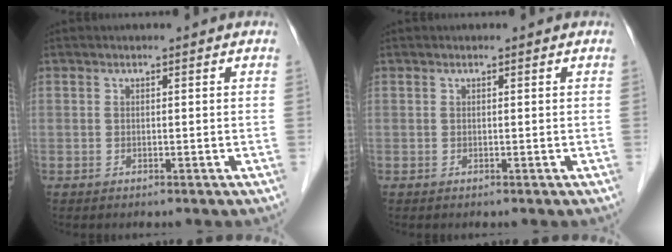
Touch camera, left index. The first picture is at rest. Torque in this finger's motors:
{"motor_torque": [0.14, 0.04, 0.02, 0.00]}